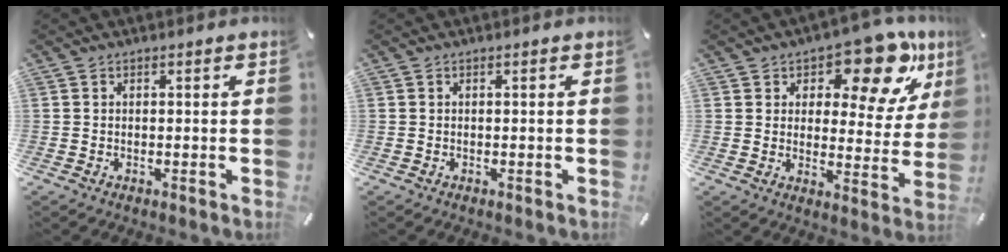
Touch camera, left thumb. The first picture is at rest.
{"total": 0.0}
{"total": 15.8, "force": [10.9, 7.1, 9.1], "torque": [-0.127, -0.070, 0.180]}